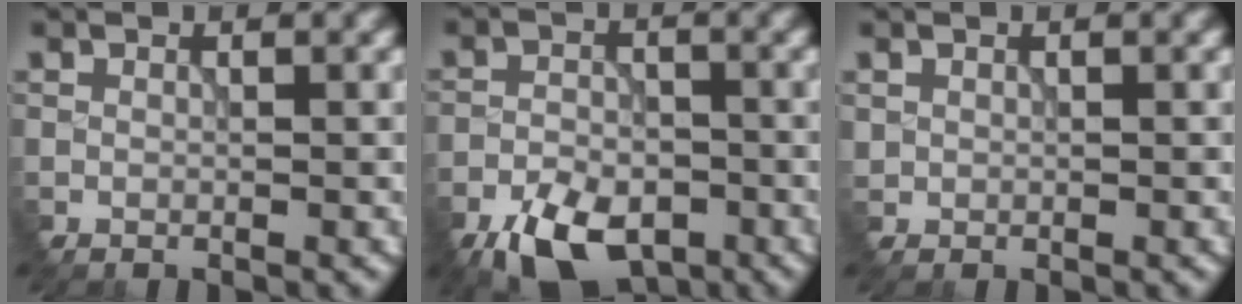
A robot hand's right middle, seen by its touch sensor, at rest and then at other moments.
{"total": 7.0, "force": [-4.9, 3.4, 3.6], "torque": [-0.065, -0.016, -0.085]}
{"total": 0.6, "force": [0.3, 0.4, -0.1], "torque": [0.000, 0.001, 0.008]}